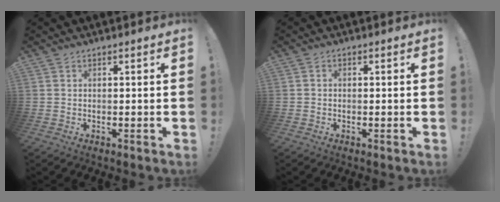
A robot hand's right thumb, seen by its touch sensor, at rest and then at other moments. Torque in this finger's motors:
{"motor_torque": [-0.08, 0.03, 0.04, -0.01, 0.07]}